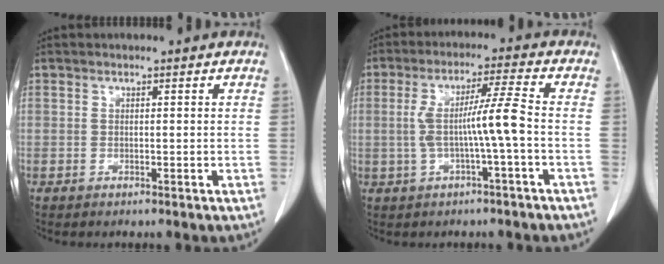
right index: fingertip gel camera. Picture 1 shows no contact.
{"total": 7.2, "force": [-1.0, -0.7, 7.1], "torque": [-0.139, 0.016, -0.014]}